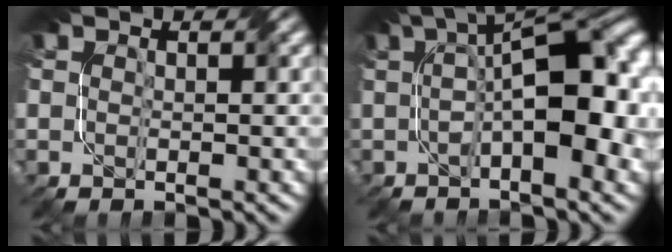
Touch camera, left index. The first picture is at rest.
{"total": 10.9, "force": [0.4, 4.0, 10.1], "torque": [-0.150, 0.010, 0.006]}